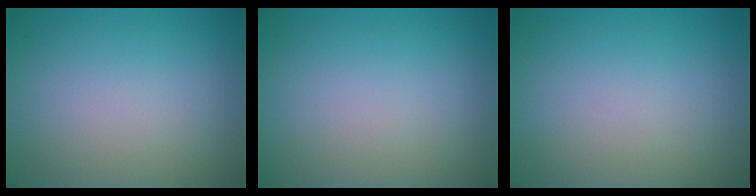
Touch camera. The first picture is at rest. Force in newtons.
{"total": 0.0}
{"total": 0.0}